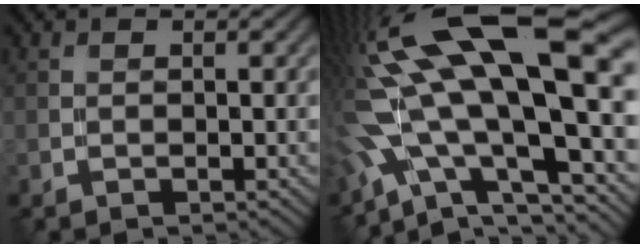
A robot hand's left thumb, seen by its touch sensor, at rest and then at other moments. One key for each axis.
{"total": 19.9, "fx": 2.0, "fy": 9.1, "fz": 17.6, "tx": -0.340, "ty": -0.033, "tz": 0.058}